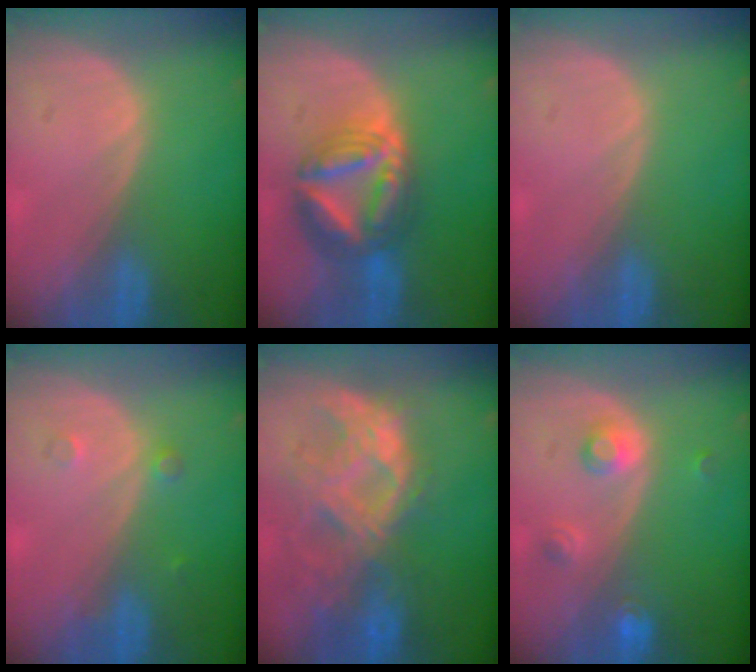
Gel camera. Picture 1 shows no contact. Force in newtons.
{"total": 9.1, "press": 9.0, "slide": 0.8}
{"total": 0.0}
{"total": 1.5, "press": 1.5, "slide": 0.1}
{"total": 10.4, "press": 9.2, "slide": 4.9}
{"total": 3.6, "press": 3.3, "slide": 1.5}